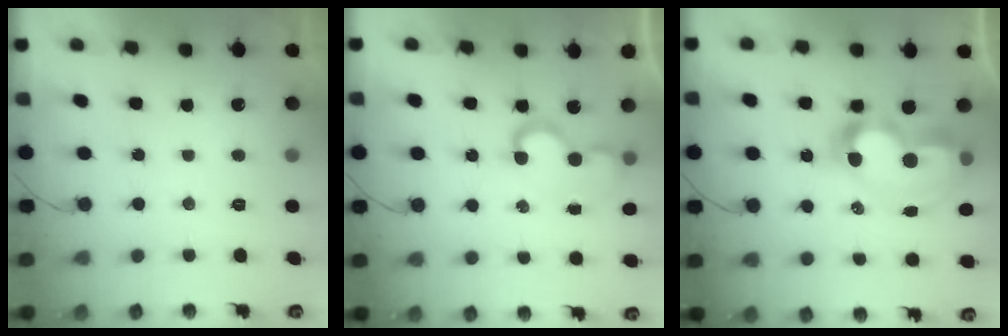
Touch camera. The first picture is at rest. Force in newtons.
{"total": 6.9, "press": 6.9, "slide": 0.1}
{"total": 15.2, "press": 15.1, "slide": 2.0}